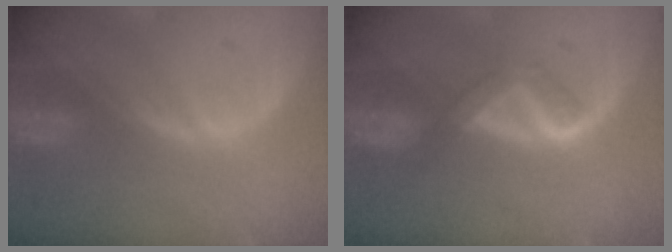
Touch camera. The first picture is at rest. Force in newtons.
{"total": 3.7, "press": 3.7, "slide": 0.6}